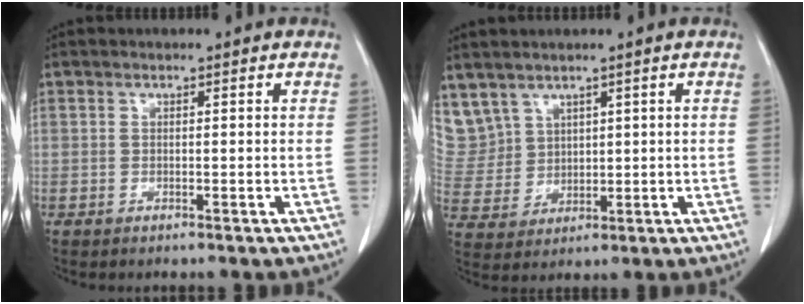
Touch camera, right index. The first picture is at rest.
{"total": 10.9, "force": [6.3, 8.6, 2.1], "torque": [-0.089, 0.032, 0.161]}